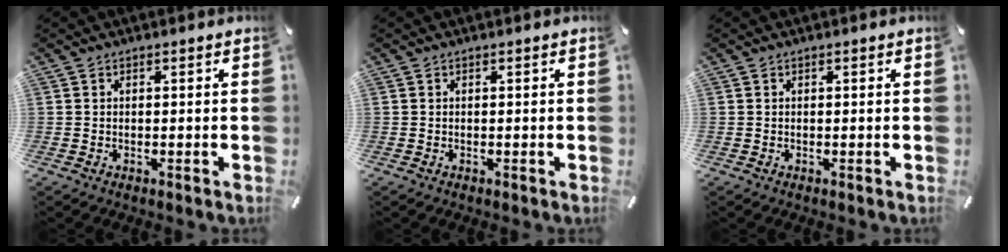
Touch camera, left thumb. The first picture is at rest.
{"total": 0.0}
{"total": 0.0}